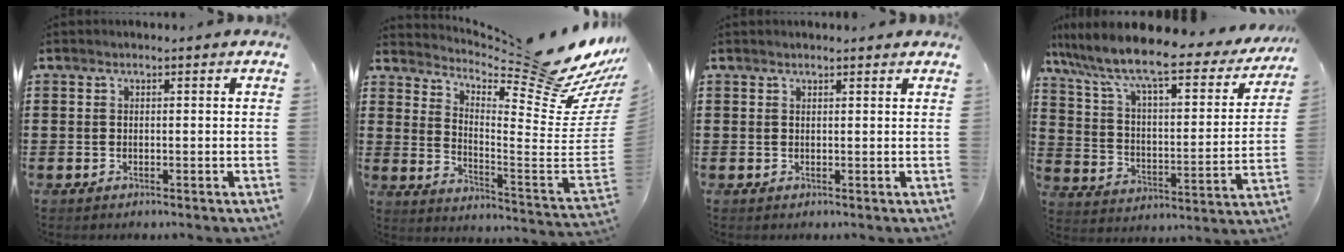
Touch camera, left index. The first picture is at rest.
{"total": 12.7, "force": [10.9, 1.7, 6.3], "torque": [-0.097, -0.106, 0.173]}
{"total": 0.7, "force": [0.6, 0.0, 0.3], "torque": [-0.007, -0.001, 0.011]}
{"total": 9.2, "force": [7.7, 1.2, 5.0], "torque": [-0.132, -0.058, 0.125]}